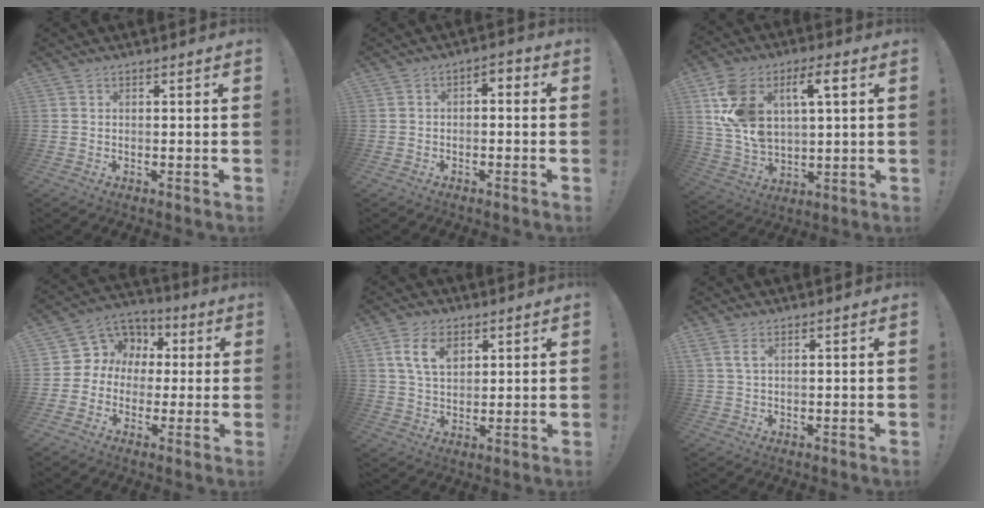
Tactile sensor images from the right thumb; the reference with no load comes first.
{"total": 3.1, "force": [-2.2, 1.5, 1.6], "torque": [-0.027, 0.016, -0.041]}
{"total": 14.9, "force": [5.8, 8.6, 10.7], "torque": [-0.218, -0.008, 0.103]}
{"total": 8.2, "force": [0.2, 7.9, 2.3], "torque": [-0.028, 0.000, 0.012]}
{"total": 9.2, "force": [4.3, 5.7, 5.8], "torque": [-0.101, -0.001, 0.083]}
{"total": 3.0, "force": [1.6, 0.9, 2.3], "torque": [-0.041, -0.002, 0.029]}